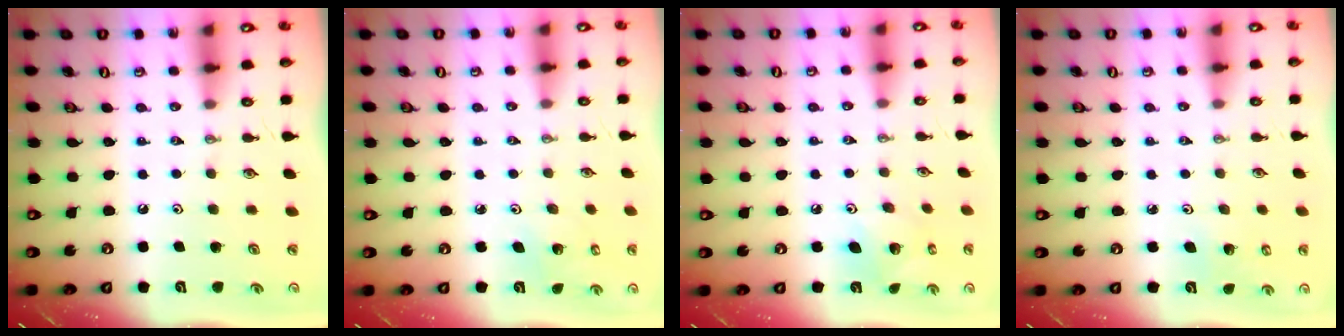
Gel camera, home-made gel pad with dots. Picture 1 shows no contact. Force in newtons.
{"total": 2.0, "press": 2.0, "slide": 0.1}
{"total": 6.6, "press": 6.6, "slide": 0.3}
{"total": 3.3, "press": 3.1, "slide": 1.1}